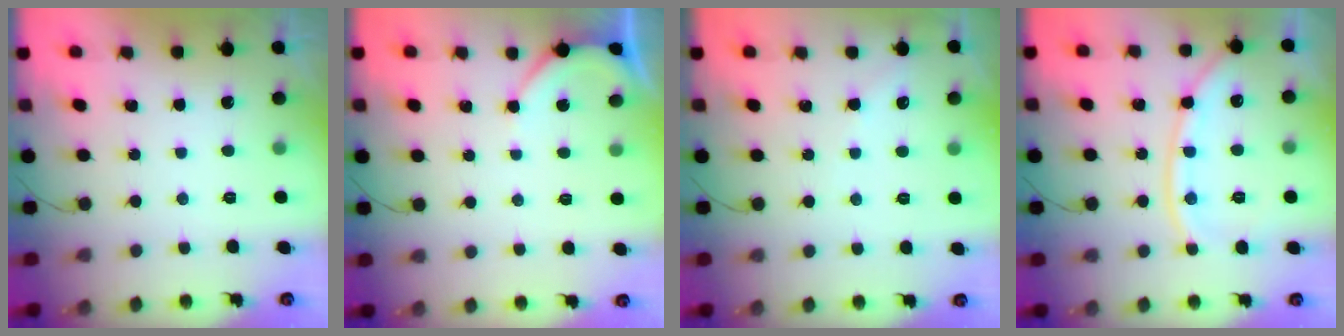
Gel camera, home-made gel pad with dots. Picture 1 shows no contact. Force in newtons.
{"total": 3.1, "press": 3.1, "slide": 0.5}
{"total": 3.0, "press": 3.0, "slide": 0.4}
{"total": 12.7, "press": 12.6, "slide": 1.7}